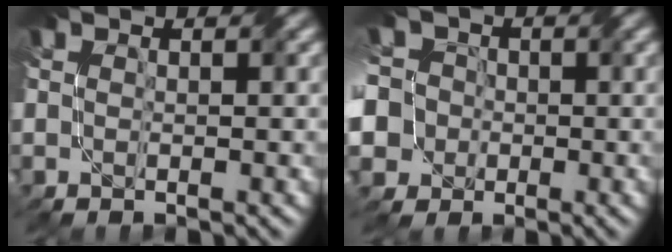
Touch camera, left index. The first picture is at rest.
{"total": 11.5, "force": [-2.7, 10.5, 4.1], "torque": [-0.115, 0.005, -0.083]}